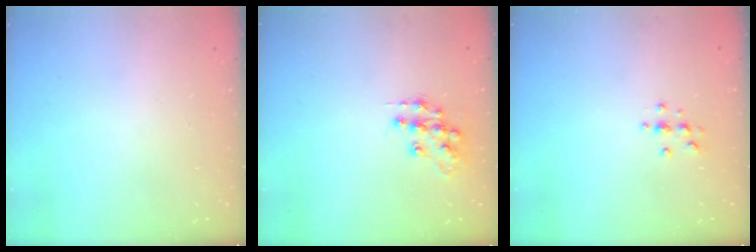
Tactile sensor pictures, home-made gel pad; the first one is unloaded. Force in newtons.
{"total": 11.5, "press": 11.5, "slide": 0.7}
{"total": 3.3, "press": 3.3, "slide": 0.4}